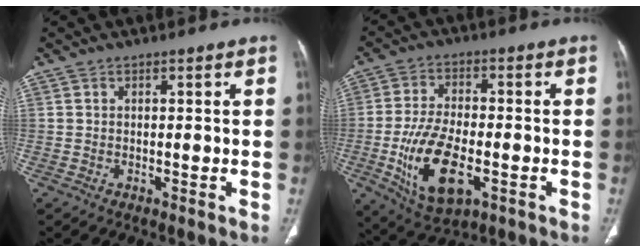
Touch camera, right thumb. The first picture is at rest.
{"total": 14.5, "force": [-4.3, 7.0, 11.9], "torque": [-0.223, 0.001, -0.066]}